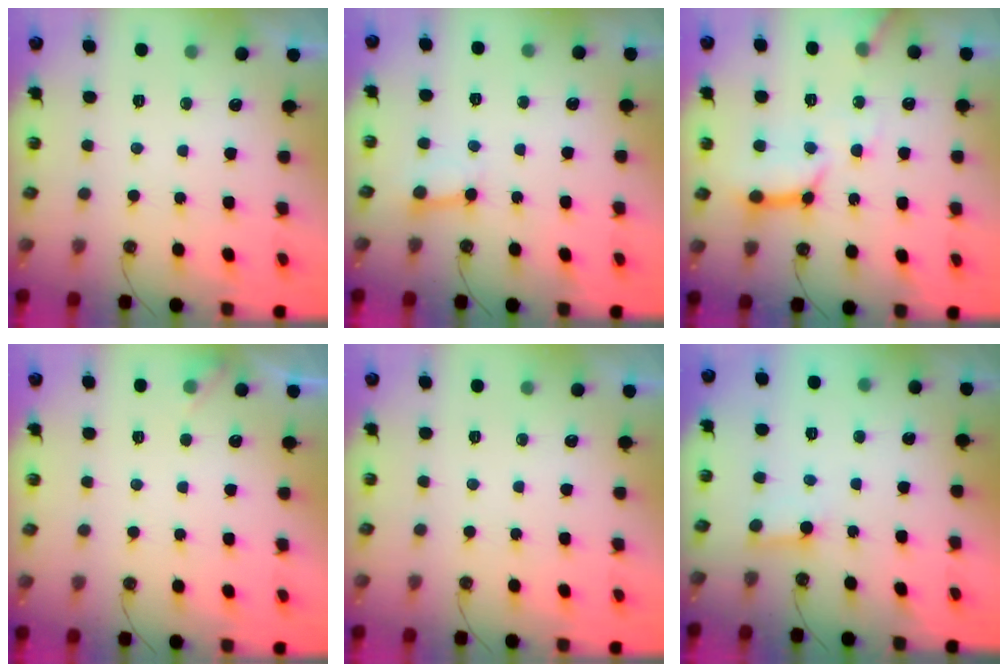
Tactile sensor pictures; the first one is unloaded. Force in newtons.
{"total": 5.0, "press": 5.0, "slide": 0.5}
{"total": 12.7, "press": 12.6, "slide": 1.6}
{"total": 4.2, "press": 4.2, "slide": 0.5}
{"total": 0.0}
{"total": 2.5, "press": 2.5, "slide": 0.2}